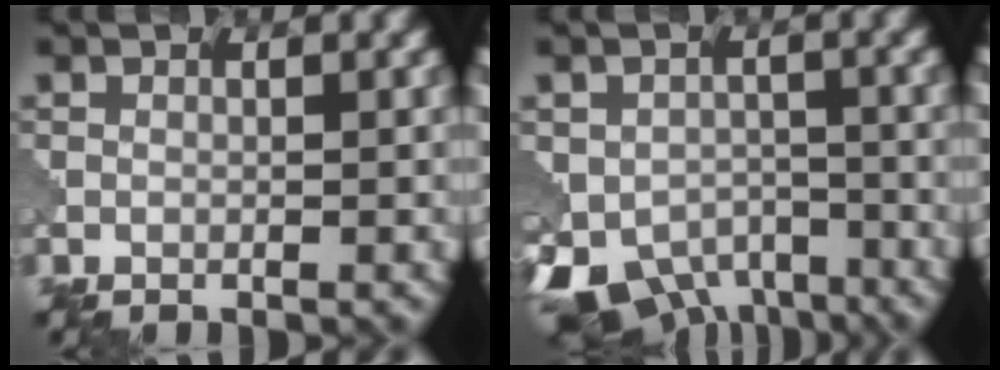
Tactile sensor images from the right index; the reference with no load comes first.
{"total": 9.2, "force": [-5.8, 5.3, 4.9], "torque": [-0.087, -0.019, -0.091]}